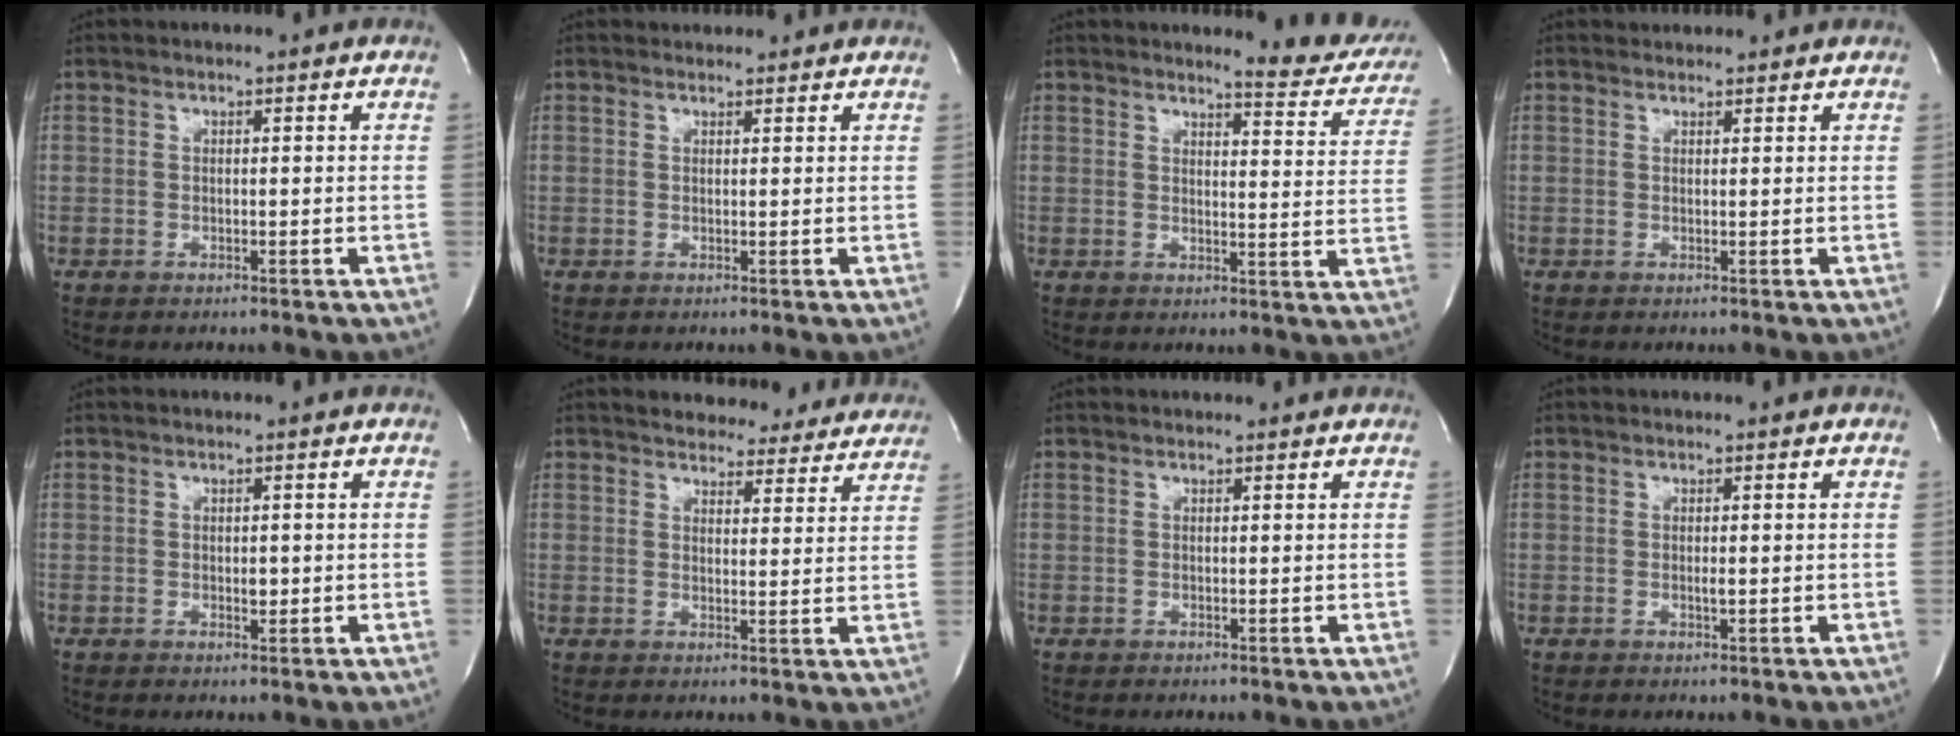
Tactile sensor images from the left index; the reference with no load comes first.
{"total": 2.2, "force": [2.1, 0.6, 0.1], "torque": [-0.009, 0.013, 0.028]}
{"total": 9.6, "force": [9.1, 1.6, 2.3], "torque": [-0.007, -0.046, 0.083]}
{"total": 2.0, "force": [2.0, 0.5, 0.0], "torque": [-0.008, 0.015, 0.028]}
{"total": 1.1, "force": [0.0, 0.6, 0.9], "torque": [-0.012, 0.000, 0.001]}
{"total": 14.1, "force": [13.2, 4.2, 2.7], "torque": [-0.007, -0.011, 0.141]}
{"total": 1.1, "force": [1.0, 0.2, 0.1], "torque": [-0.010, 0.009, 0.013]}
{"total": 0.7, "force": [0.0, 0.1, 0.7], "torque": [-0.015, -0.002, 0.001]}